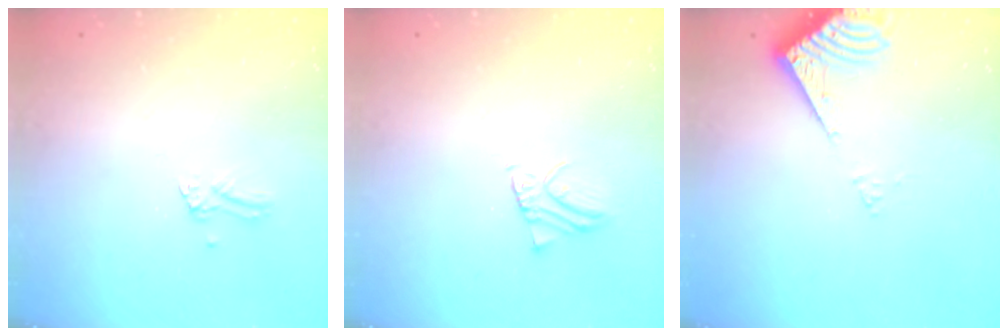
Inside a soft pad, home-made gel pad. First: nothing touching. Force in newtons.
{"total": 1.9, "press": 1.9, "slide": 0.1}
{"total": 8.8, "press": 8.8, "slide": 0.9}